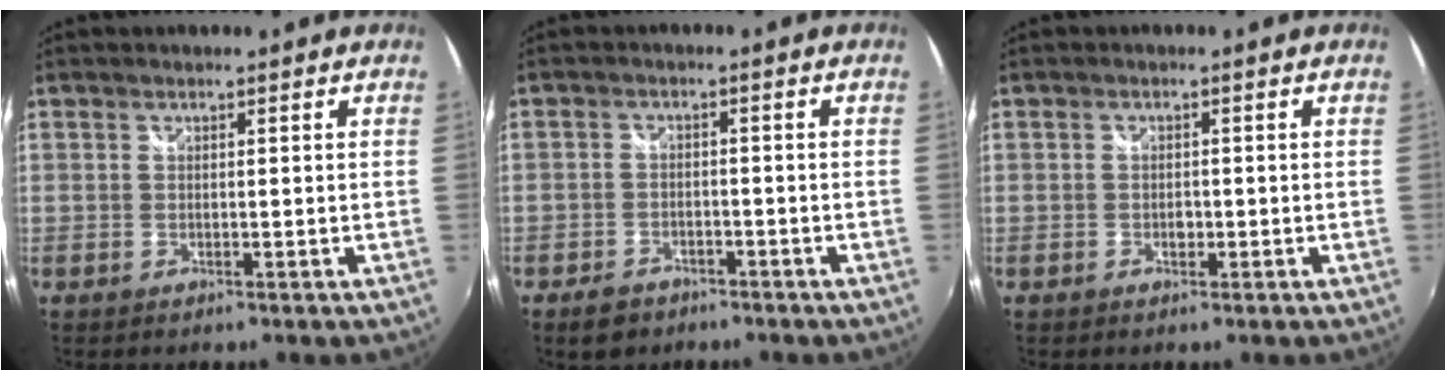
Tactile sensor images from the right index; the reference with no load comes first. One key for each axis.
{"total": 5.0, "fx": -3.7, "fy": 3.0, "fz": 1.5, "tx": -0.046, "ty": 0.008, "tz": -0.057}
{"total": 1.1, "fx": -0.3, "fy": 0.9, "fz": 0.6, "tx": -0.012, "ty": 0.005, "tz": -0.001}